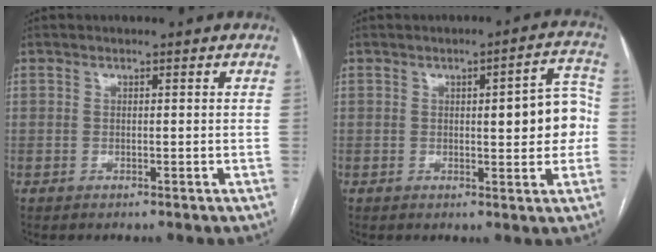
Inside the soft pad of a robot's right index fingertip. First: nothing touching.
{"total": 8.2, "force": [0.2, 2.1, 7.9], "torque": [-0.092, 0.020, 0.002]}